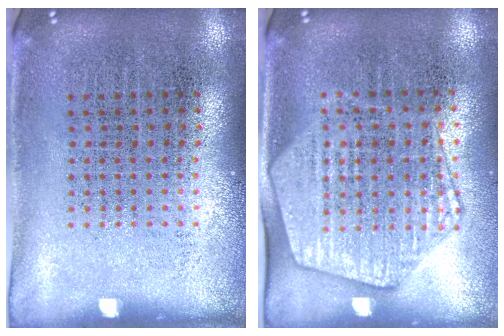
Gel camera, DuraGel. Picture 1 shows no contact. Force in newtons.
{"total": 2.1, "press": 1.9, "slide": 0.8}